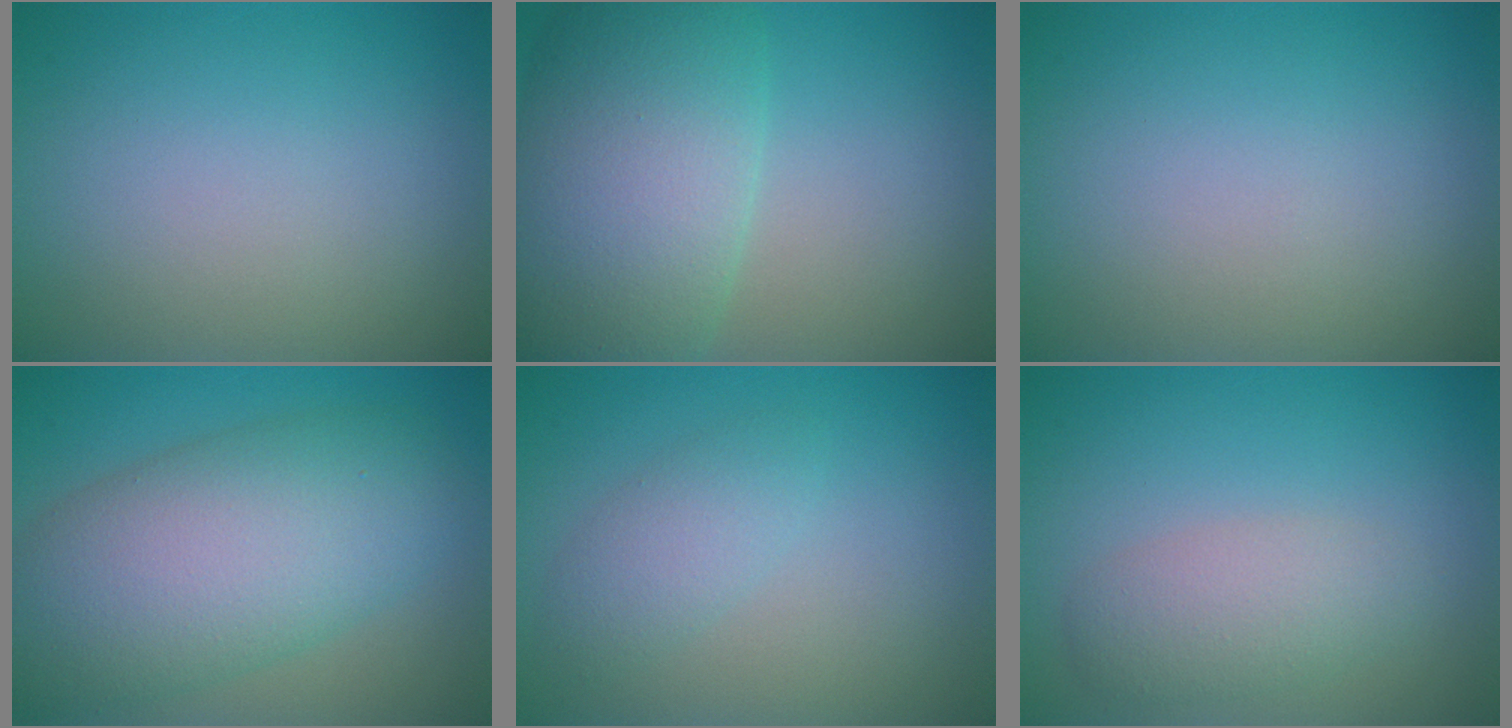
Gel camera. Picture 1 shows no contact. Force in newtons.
{"total": 10.6, "press": 10.5, "slide": 0.4}
{"total": 0.0}
{"total": 10.2, "press": 10.2, "slide": 0.4}
{"total": 2.2, "press": 2.2, "slide": 0.1}
{"total": 2.9, "press": 2.9, "slide": 0.1}